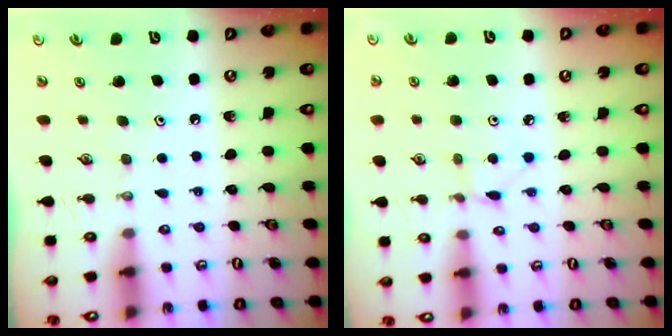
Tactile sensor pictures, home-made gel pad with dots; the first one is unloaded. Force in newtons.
{"total": 1.5, "press": 1.5, "slide": 0.2}